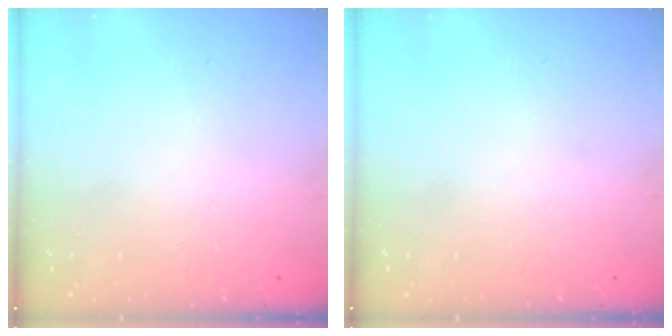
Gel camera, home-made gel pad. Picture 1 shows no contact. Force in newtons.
{"total": 0.0}